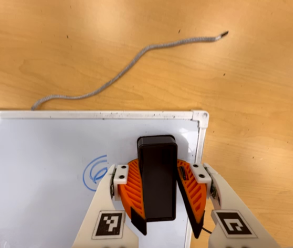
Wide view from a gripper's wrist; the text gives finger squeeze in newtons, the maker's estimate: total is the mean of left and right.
{"total": 12.8, "left": 15.1, "right": 10.4}